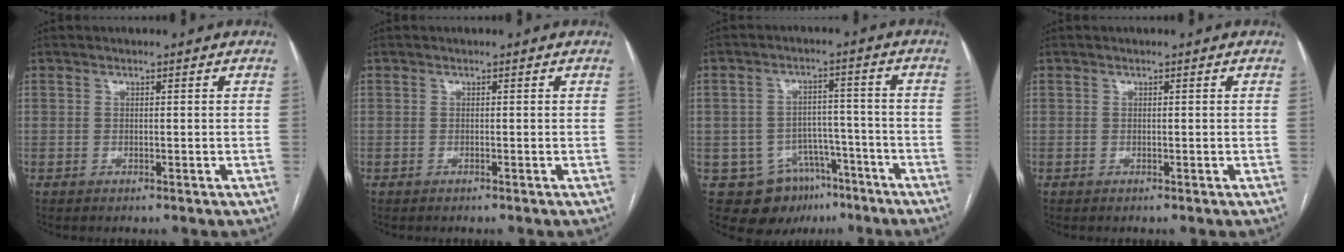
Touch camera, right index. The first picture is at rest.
{"total": 0.0}
{"total": 10.3, "force": [-5.8, 7.9, 3.1], "torque": [-0.042, 0.024, -0.077]}
{"total": 0.0}